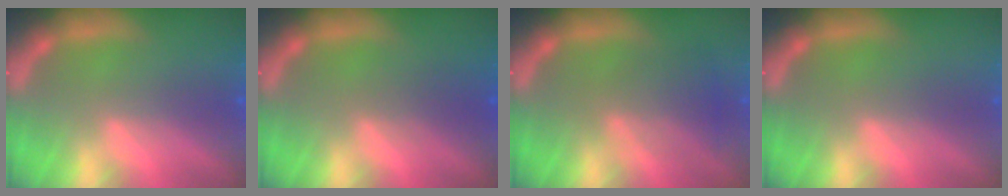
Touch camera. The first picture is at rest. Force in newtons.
{"total": 2.0}
{"total": 4.0}
{"total": 0.0}